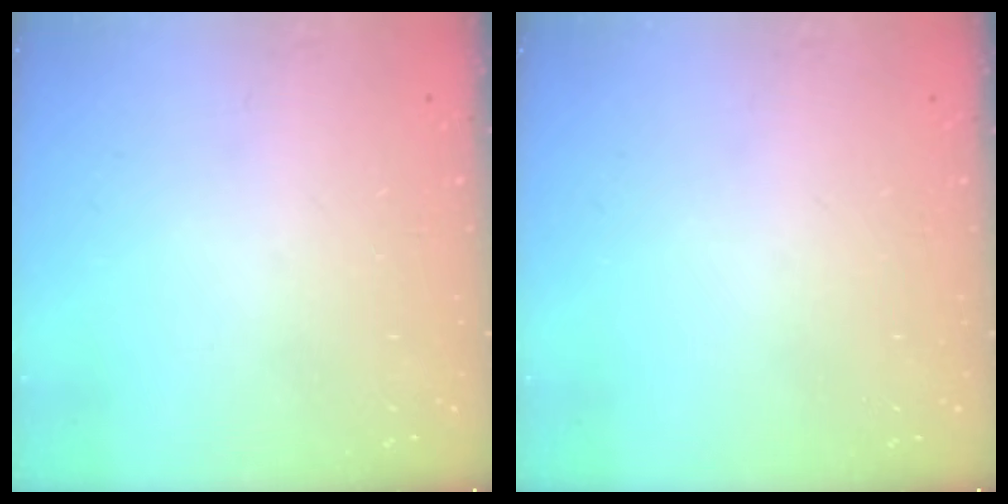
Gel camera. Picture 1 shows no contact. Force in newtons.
{"total": 0.0}